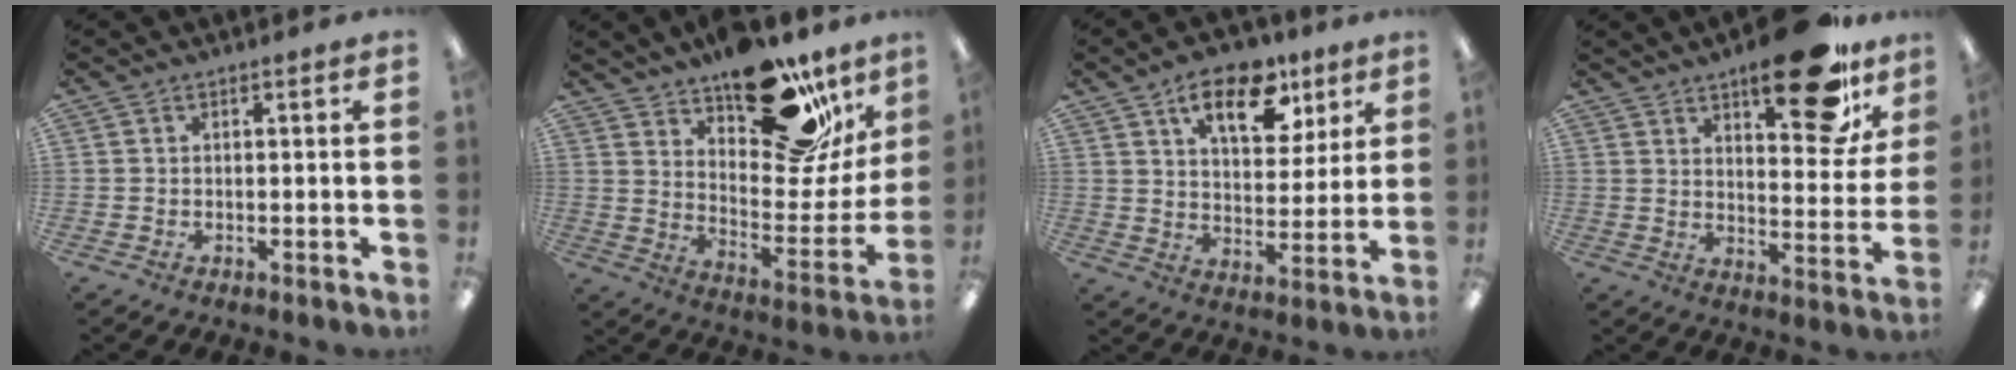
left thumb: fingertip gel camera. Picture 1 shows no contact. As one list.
[{"total": 23.4, "force": [16.6, 10.3, 12.8], "torque": [-0.158, -0.103, 0.279]}, {"total": 14.8, "force": [8.8, 7.4, 9.3], "torque": [-0.120, -0.038, 0.146]}, {"total": 19.7, "force": [12.9, 7.9, 12.6], "torque": [-0.152, -0.080, 0.203]}]